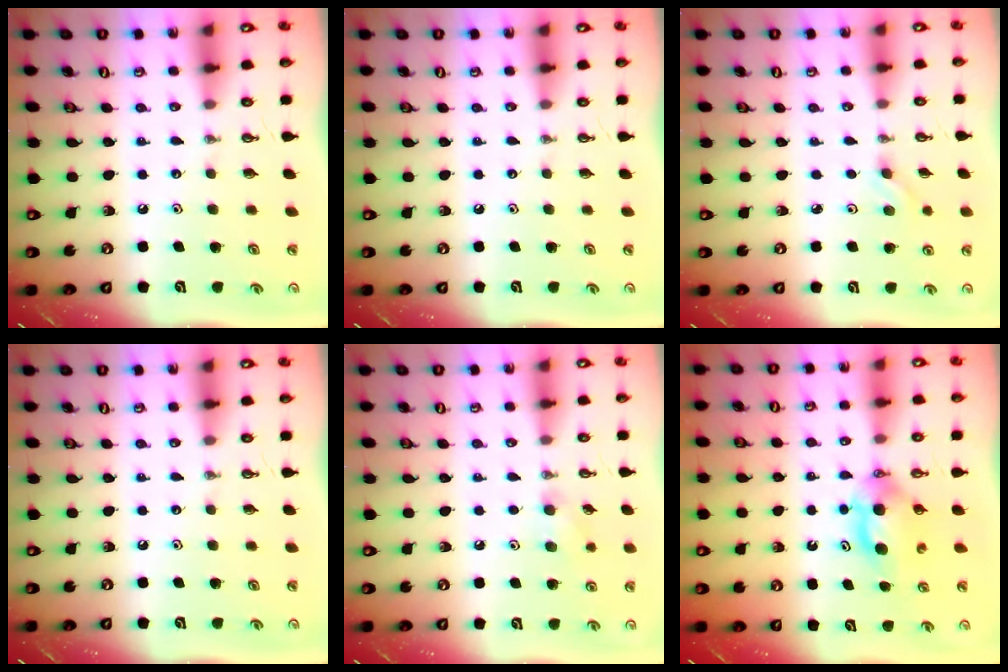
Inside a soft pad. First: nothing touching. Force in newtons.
{"total": 0.0}
{"total": 2.6, "press": 2.1, "slide": 1.5}
{"total": 0.0}
{"total": 7.1, "press": 6.9, "slide": 1.7}
{"total": 6.9, "press": 5.1, "slide": 4.7}